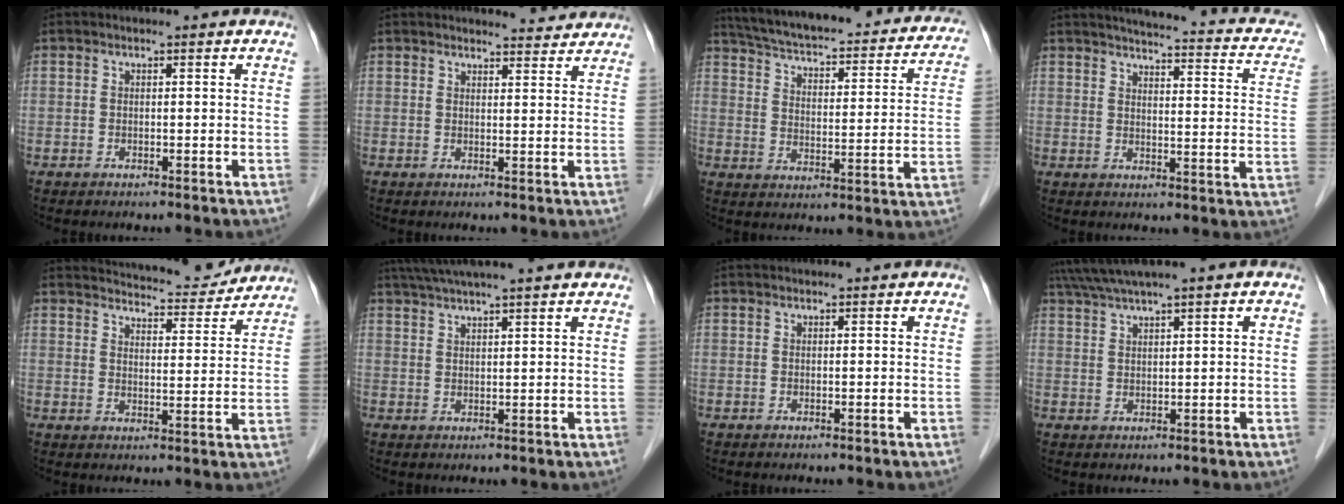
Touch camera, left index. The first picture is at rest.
{"total": 4.6, "force": [4.5, 0.8, 0.4], "torque": [-0.005, -0.002, 0.047]}
{"total": 28.0, "force": [24.5, 6.6, 11.9], "torque": [-0.188, -0.017, 0.305]}
{"total": 17.5, "force": [14.2, 4.2, 9.3], "torque": [-0.108, 0.000, 0.146]}
{"total": 14.4, "force": [13.8, 2.8, 3.4], "torque": [-0.040, -0.005, 0.173]}
{"total": 12.3, "force": [10.5, 0.2, 6.3], "torque": [-0.111, 0.042, 0.149]}
{"total": 0.9, "force": [0.9, 0.1, 0.2], "torque": [-0.007, 0.018, 0.020]}
{"total": 5.3, "force": [4.3, -1.1, 3.0], "torque": [-0.061, 0.026, 0.083]}